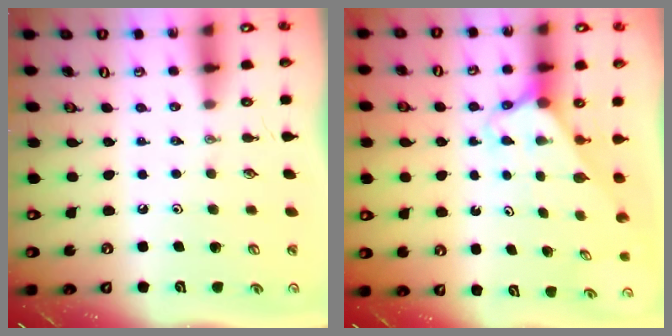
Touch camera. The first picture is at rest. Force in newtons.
{"total": 2.6, "press": 2.6, "slide": 0.2}